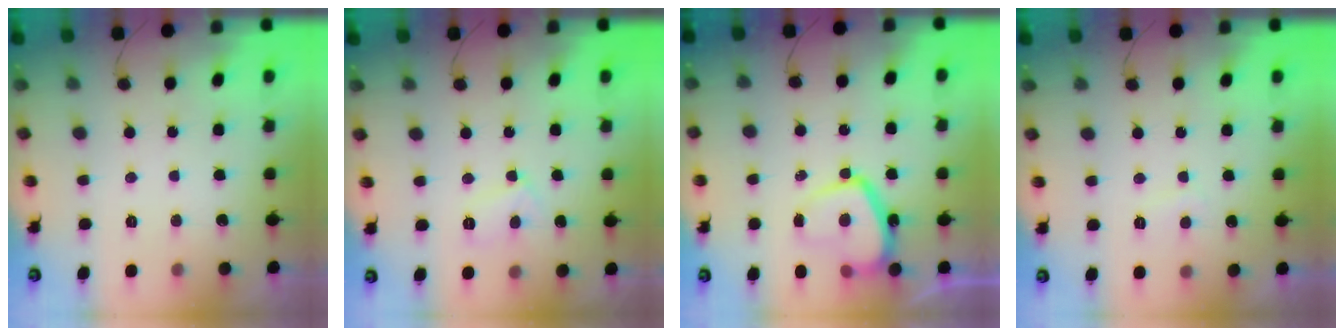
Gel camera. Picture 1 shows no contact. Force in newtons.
{"total": 4.8, "press": 4.8, "slide": 0.3}
{"total": 11.0, "press": 10.9, "slide": 1.1}
{"total": 1.1, "press": 1.0, "slide": 0.4}